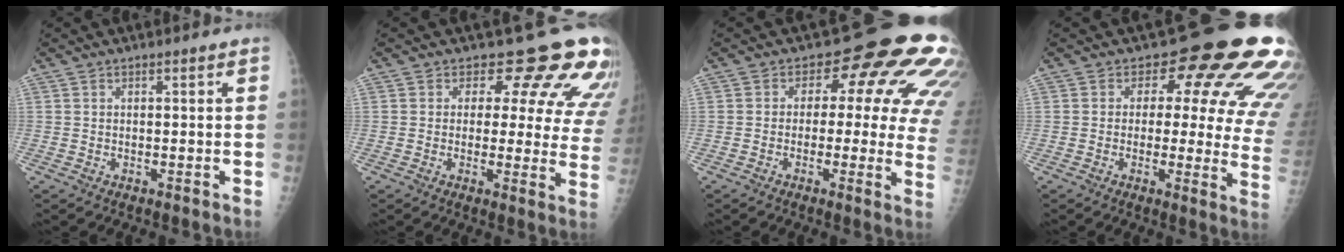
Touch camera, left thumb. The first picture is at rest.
{"total": 13.9, "force": [10.6, 6.3, 6.4], "torque": [-0.014, -0.064, 0.096]}
{"total": 17.8, "force": [5.0, 9.2, 14.4], "torque": [-0.125, 0.001, 0.037]}
{"total": 17.4, "force": [7.9, 8.7, 12.9], "torque": [-0.102, -0.030, 0.065]}